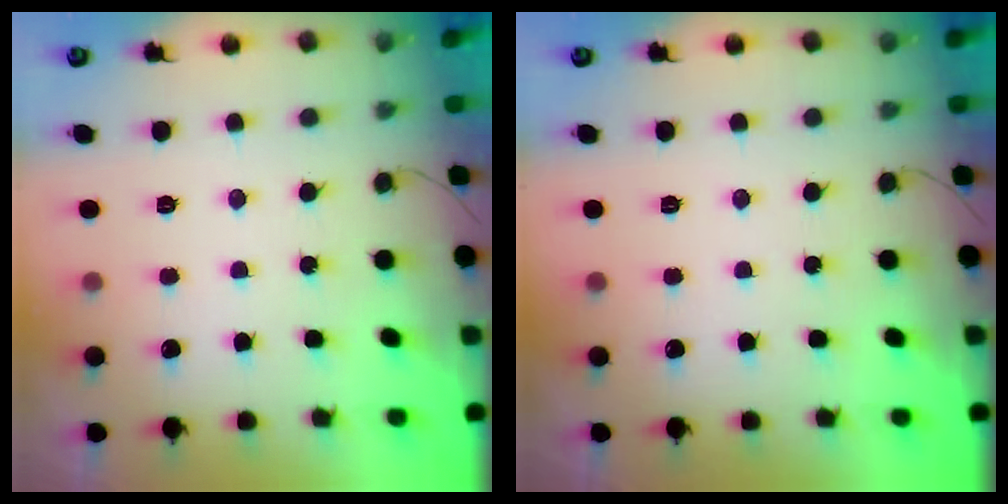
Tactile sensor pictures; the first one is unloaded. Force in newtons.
{"total": 0.0}